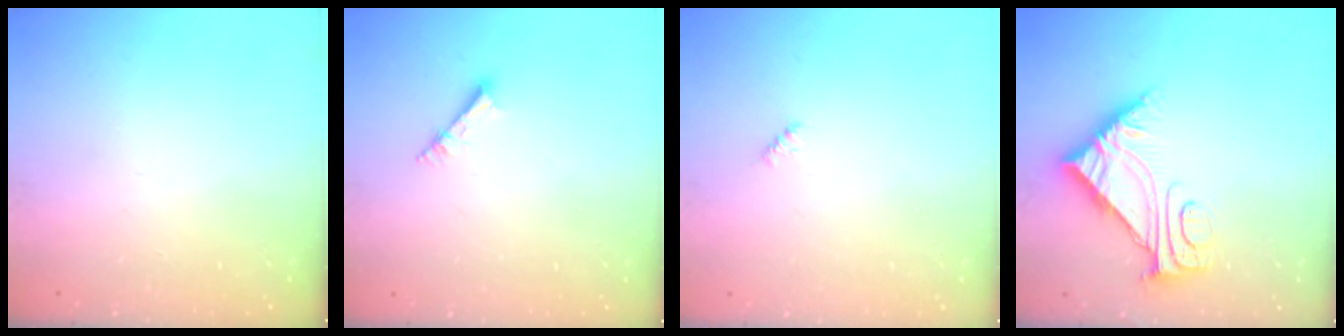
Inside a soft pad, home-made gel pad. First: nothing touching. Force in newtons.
{"total": 2.7, "press": 2.7, "slide": 0.3}
{"total": 2.4, "press": 2.4, "slide": 0.4}
{"total": 9.0, "press": 8.9, "slide": 0.9}